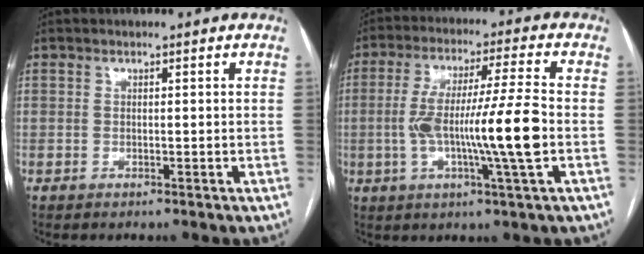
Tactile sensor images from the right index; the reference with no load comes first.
{"total": 13.5, "force": [-1.9, -0.4, 13.4], "torque": [-0.247, 0.000, -0.040]}